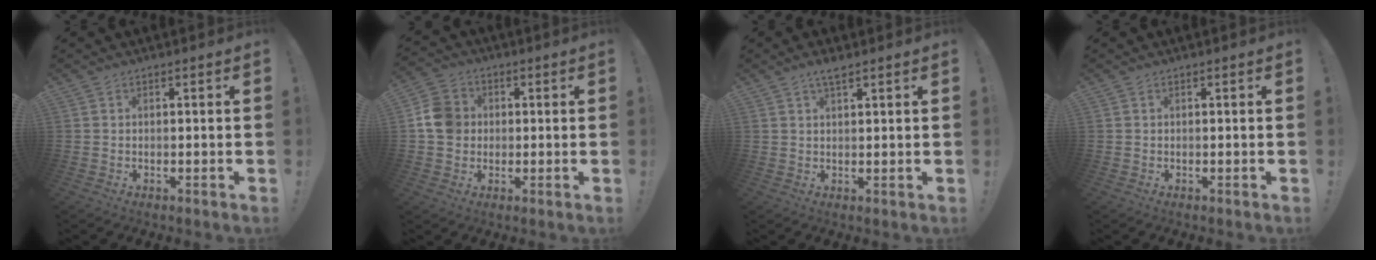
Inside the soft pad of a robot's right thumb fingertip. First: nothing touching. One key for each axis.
{"total": 9.1, "fx": 0.5, "fy": 8.1, "fz": 4.0, "tx": -0.072, "ty": 0.013, "tz": 0.015}
{"total": 3.1, "fx": 2.3, "fy": 0.5, "fz": 1.9, "tx": -0.025, "ty": -0.013, "tz": 0.037}
{"total": 0.0}